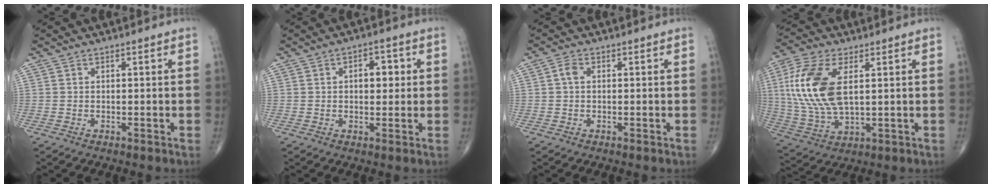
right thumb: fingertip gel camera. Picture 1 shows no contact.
{"total": 4.9, "force": [0.9, 2.8, 3.9], "torque": [-0.038, 0.004, 0.009]}
{"total": 1.7, "force": [0.1, 1.1, 1.3], "torque": [-0.023, 0.004, -0.001]}
{"total": 16.2, "force": [3.4, 8.0, 13.7], "torque": [-0.303, -0.005, 0.069]}